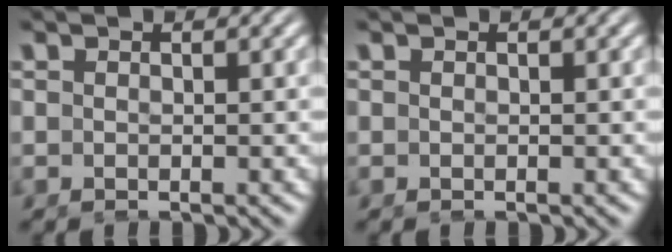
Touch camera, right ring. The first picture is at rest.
{"total": 0.0}